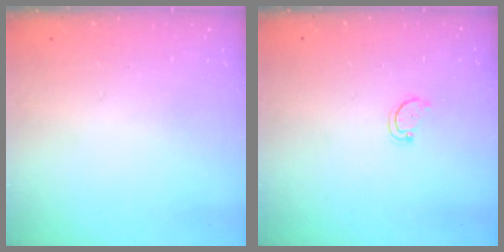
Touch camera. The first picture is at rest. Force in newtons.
{"total": 2.9, "press": 2.9, "slide": 0.4}